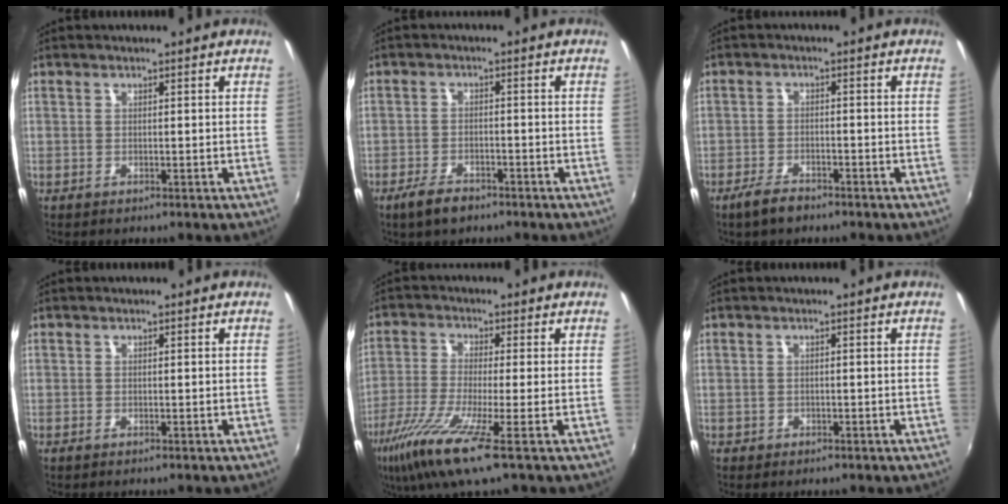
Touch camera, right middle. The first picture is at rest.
{"total": 5.1, "force": [-3.8, 2.1, 2.7], "torque": [-0.072, -0.007, -0.069]}
{"total": 4.3, "force": [-3.4, 1.5, 2.1], "torque": [-0.060, -0.005, -0.064]}
{"total": 0.0}
{"total": 10.9, "force": [-6.0, 0.3, 9.1], "torque": [-0.208, -0.034, -0.118]}
{"total": 1.1, "force": [-0.6, 0.9, 0.2], "torque": [-0.007, -0.002, -0.007]}